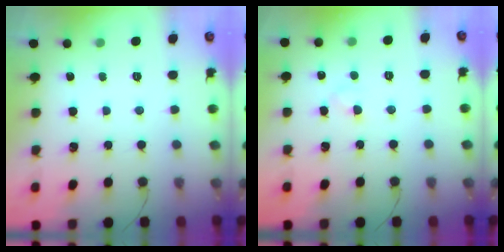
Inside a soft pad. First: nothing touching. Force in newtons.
{"total": 2.0, "press": 1.9, "slide": 0.8}